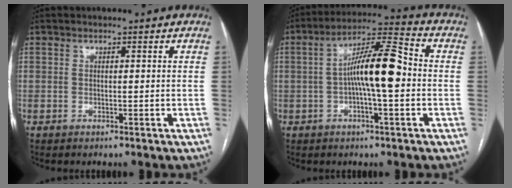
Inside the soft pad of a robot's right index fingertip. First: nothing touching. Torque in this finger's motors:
{"motor_torque": [1.62, -0.40, 0.59, 0.20]}